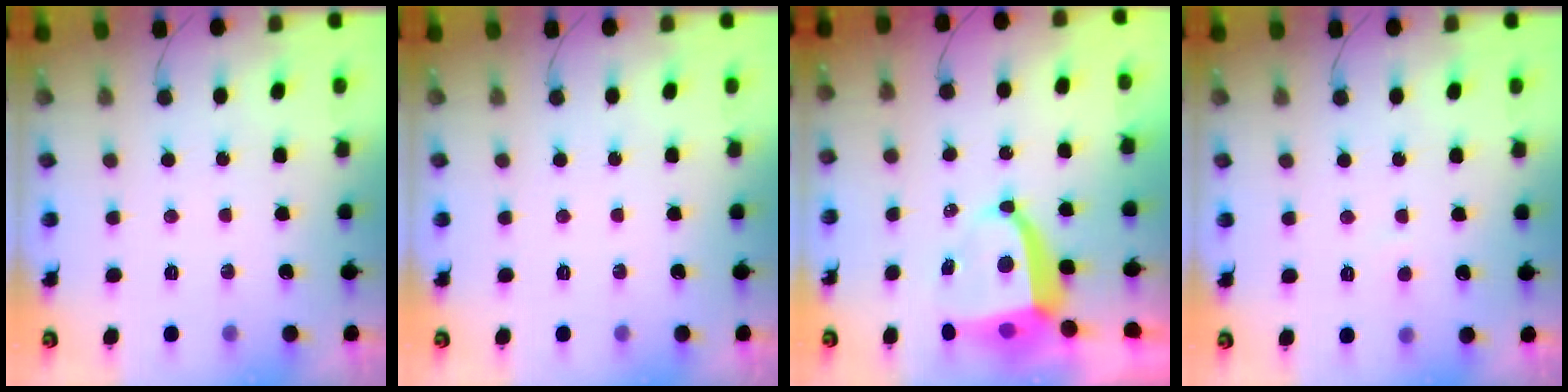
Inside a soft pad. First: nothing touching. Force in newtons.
{"total": 0.0}
{"total": 8.0, "press": 7.9, "slide": 1.0}
{"total": 1.8, "press": 1.7, "slide": 0.1}